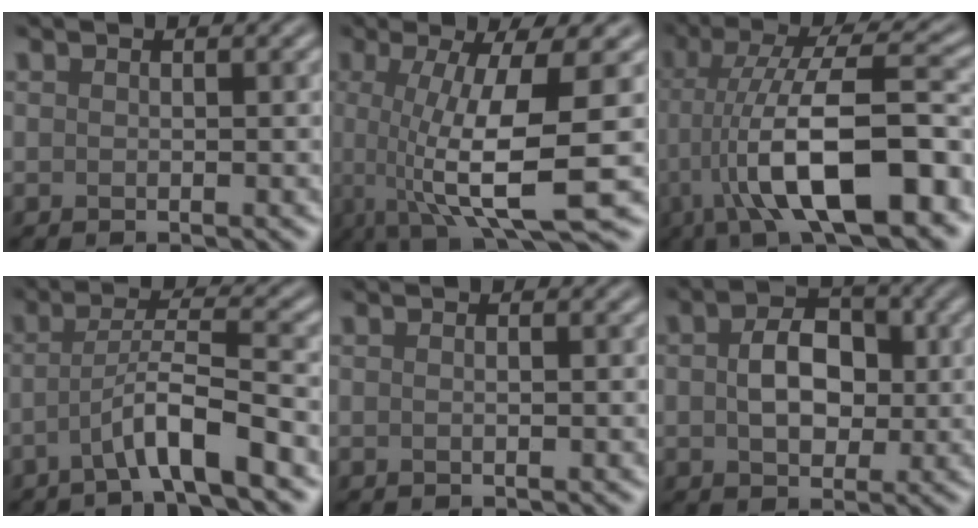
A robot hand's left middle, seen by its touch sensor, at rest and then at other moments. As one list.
[{"total": 10.0, "force": [-0.7, 2.4, 9.7], "torque": [-0.142, -0.005, -0.011]}, {"total": 12.3, "force": [-3.6, 3.4, 11.2], "torque": [-0.175, 0.021, -0.055]}, {"total": 4.6, "force": [-2.3, 0.3, 4.0], "torque": [-0.068, 0.021, -0.046]}, {"total": 1.1, "force": [0.3, 0.6, 0.9], "torque": [0.002, -0.007, -0.008]}, {"total": 4.5, "force": [0.4, 3.0, 3.3], "torque": [-0.060, 0.005, 0.006]}]